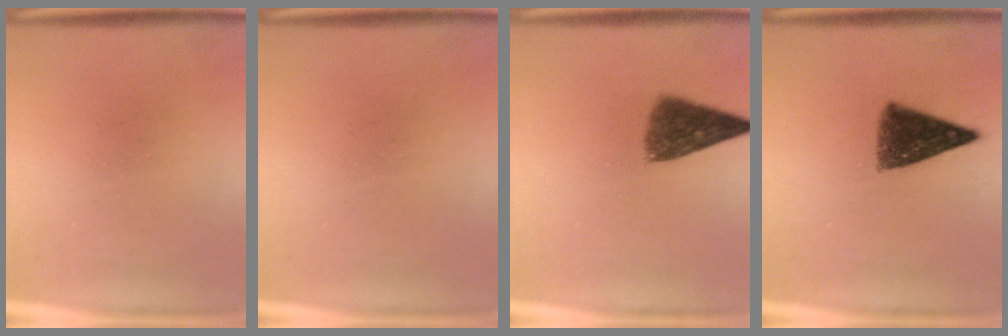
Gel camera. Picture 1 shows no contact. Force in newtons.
{"total": 0.0}
{"total": 7.2}
{"total": 8.4}